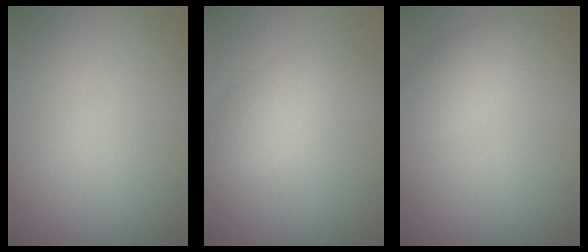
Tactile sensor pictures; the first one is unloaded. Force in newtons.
{"total": 2.7, "press": 2.7, "slide": 0.1}
{"total": 2.0, "press": 2.0, "slide": 0.0}